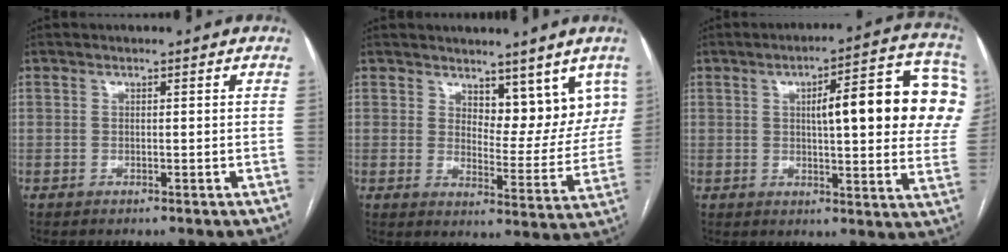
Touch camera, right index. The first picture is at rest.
{"total": 8.9, "force": [6.6, 4.3, 4.2], "torque": [-0.037, -0.012, 0.096]}
{"total": 19.5, "force": [4.1, 4.0, 18.7], "torque": [-0.202, 0.038, 0.051]}